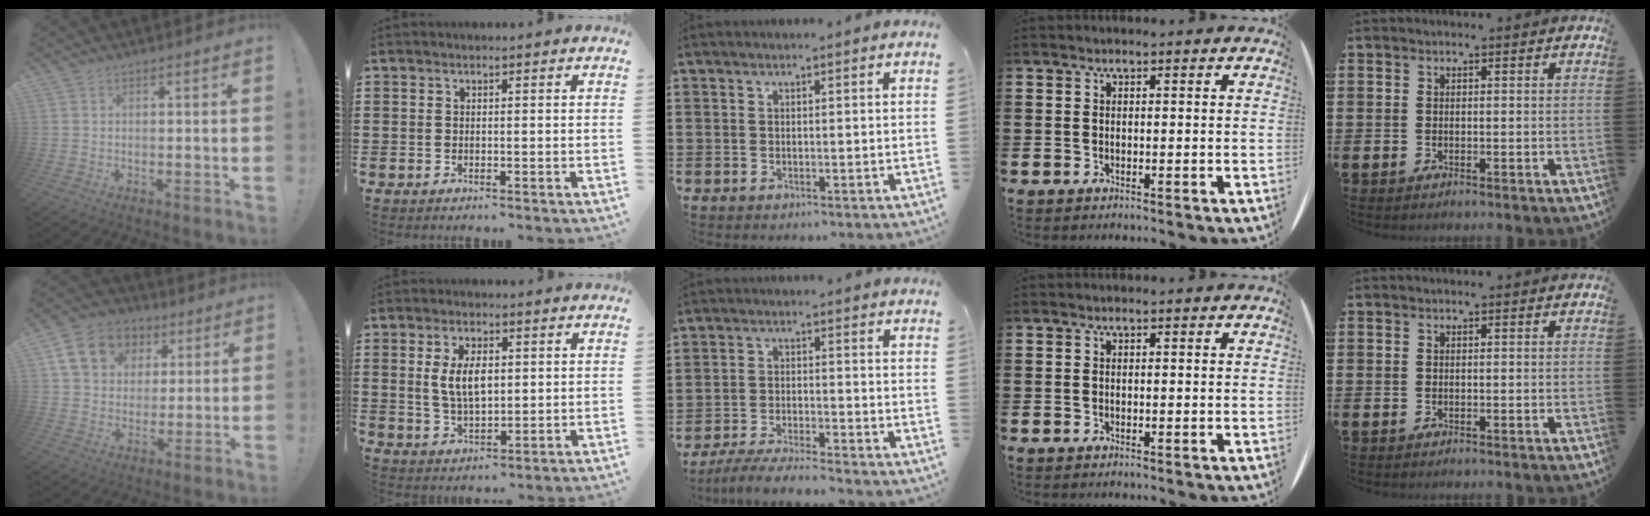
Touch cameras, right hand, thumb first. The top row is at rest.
{"thumb": {"total": 14.5, "force": [5.6, 11.7, 6.6], "torque": [-0.092, -0.014, 0.113]}, "index": {"total": 6.2, "force": [1.0, 3.0, 5.3], "torque": [-0.101, 0.007, 0.014]}, "middle": {"total": 4.6, "force": [-4.3, 0.0, 1.4], "torque": [-0.040, -0.008, -0.090]}}